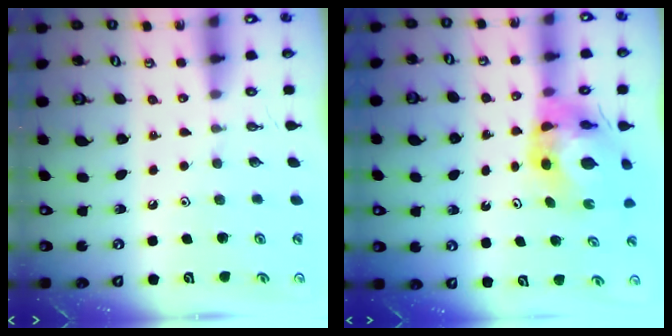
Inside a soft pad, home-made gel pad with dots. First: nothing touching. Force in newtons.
{"total": 8.0, "press": 7.9, "slide": 0.9}